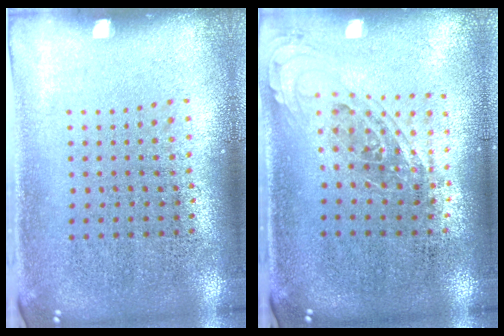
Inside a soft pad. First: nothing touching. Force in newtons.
{"total": 0.8, "press": 0.8, "slide": 0.2}